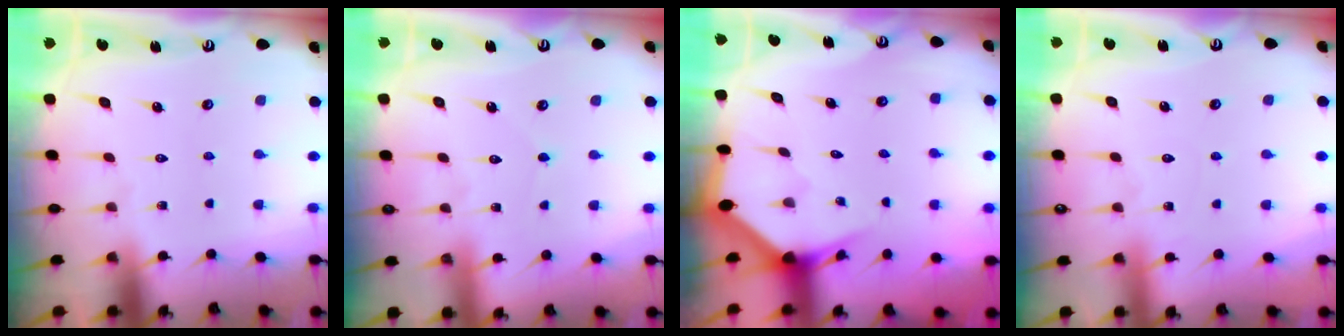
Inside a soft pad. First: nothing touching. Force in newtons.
{"total": 3.0, "press": 3.0, "slide": 0.3}
{"total": 2.6, "press": 2.6, "slide": 0.1}
{"total": 4.3, "press": 4.3, "slide": 0.5}